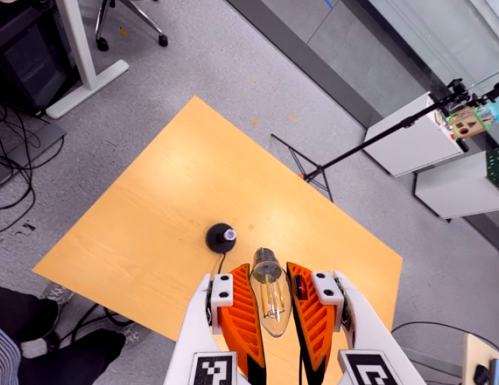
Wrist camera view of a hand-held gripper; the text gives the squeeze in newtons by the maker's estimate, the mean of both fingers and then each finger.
{"total": 20.6, "left": 22.9, "right": 18.3}